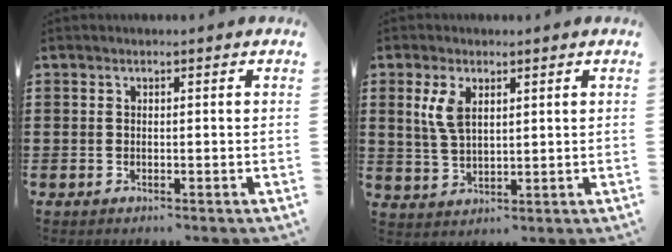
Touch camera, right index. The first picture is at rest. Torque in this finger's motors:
{"motor_torque": [0.57, -0.12, 0.27, 0.10]}